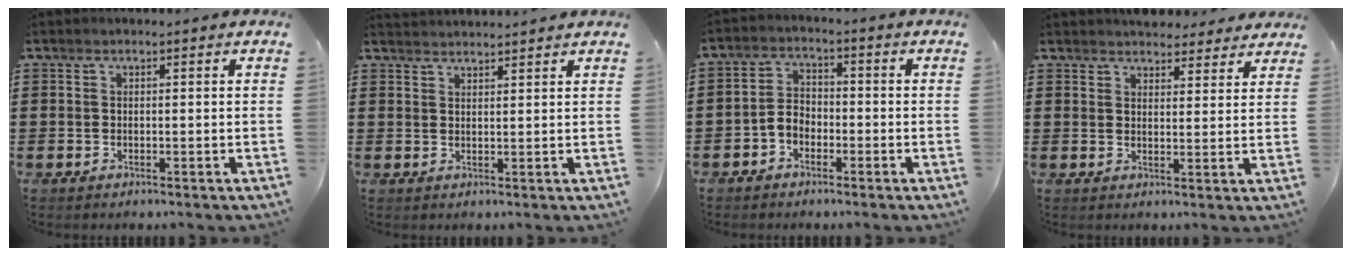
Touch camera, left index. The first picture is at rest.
{"total": 2.0, "force": [1.9, -0.1, -0.2], "torque": [-0.003, -0.001, 0.039]}
{"total": 3.2, "force": [-2.2, 2.0, 1.3], "torque": [-0.042, 0.003, -0.051]}
{"total": 4.1, "force": [4.0, 1.0, 0.5], "torque": [-0.013, -0.013, 0.073]}